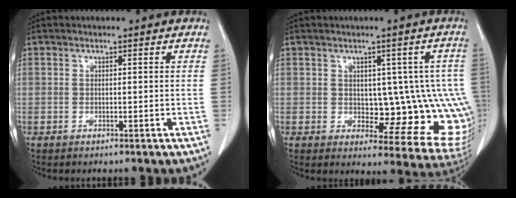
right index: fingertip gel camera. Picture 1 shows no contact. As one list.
[{"total": 12.0, "force": [-0.1, 5.6, 10.6], "torque": [-0.101, 0.008, 0.014]}]